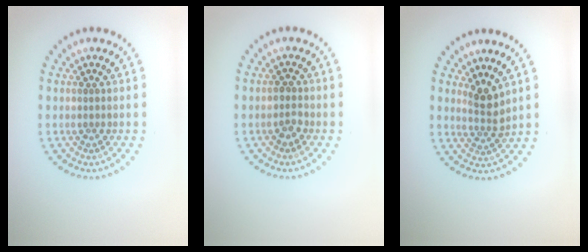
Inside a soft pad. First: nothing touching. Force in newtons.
{"total": 1.4, "press": 1.4, "slide": 0.4}
{"total": 2.4, "press": 1.7, "slide": 1.7}